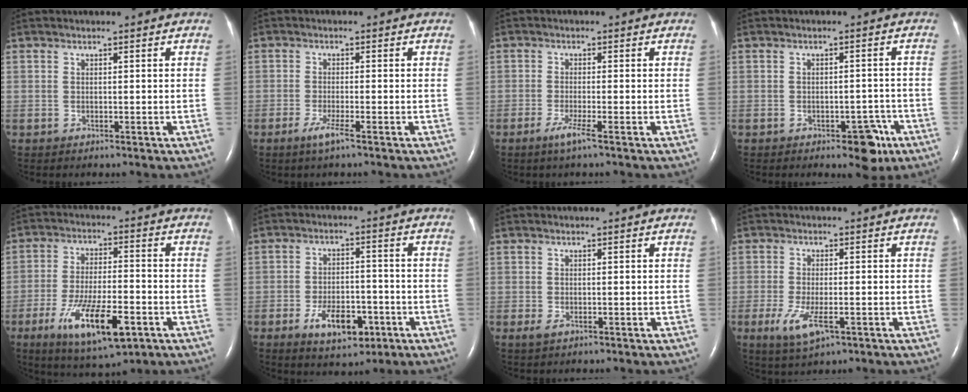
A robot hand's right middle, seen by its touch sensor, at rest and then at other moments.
{"total": 2.5, "force": [-1.6, -0.2, 2.0], "torque": [-0.043, -0.007, -0.034]}
{"total": 2.5, "force": [-1.5, -0.4, 1.9], "torque": [-0.042, -0.007, -0.035]}
{"total": 4.6, "force": [-2.7, 2.2, 3.0], "torque": [-0.025, 0.008, -0.029]}
{"total": 13.0, "force": [-5.7, 3.2, 11.2], "torque": [-0.211, -0.024, -0.088]}
{"total": 8.0, "force": [-3.8, 3.8, 6.0], "torque": [-0.106, -0.003, -0.054]}
{"total": 0.9, "force": [-0.3, 0.4, 0.8], "torque": [-0.013, -0.003, -0.004]}
{"total": 5.5, "force": [-2.1, 1.6, 4.8], "torque": [-0.104, -0.015, -0.031]}